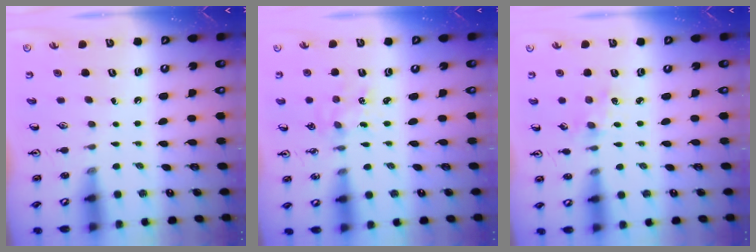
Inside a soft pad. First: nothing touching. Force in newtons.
{"total": 2.2, "press": 2.2, "slide": 0.3}
{"total": 1.9, "press": 1.9, "slide": 0.3}